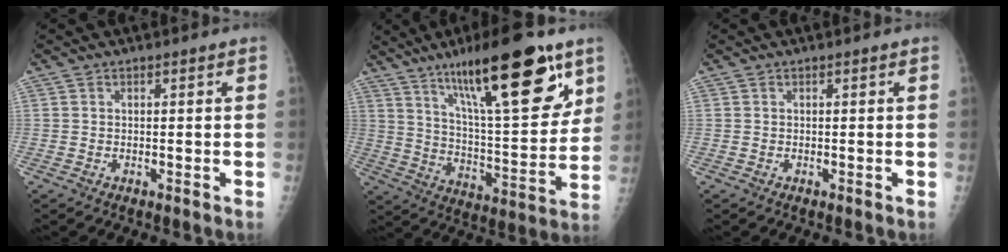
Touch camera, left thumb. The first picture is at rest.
{"total": 24.3, "force": [13.9, 6.5, 18.8], "torque": [-0.266, -0.053, 0.230]}
{"total": 0.0}